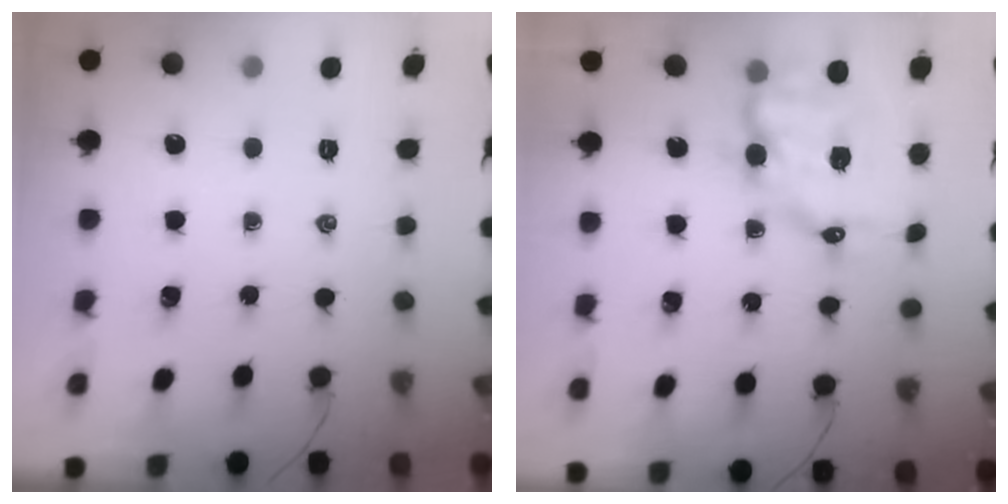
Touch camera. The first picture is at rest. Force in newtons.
{"total": 10.1, "press": 9.8, "slide": 2.1}